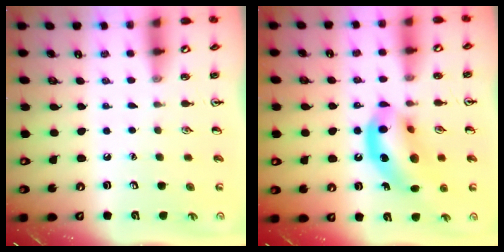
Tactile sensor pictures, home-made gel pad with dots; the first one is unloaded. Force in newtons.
{"total": 14.7, "press": 14.1, "slide": 4.1}